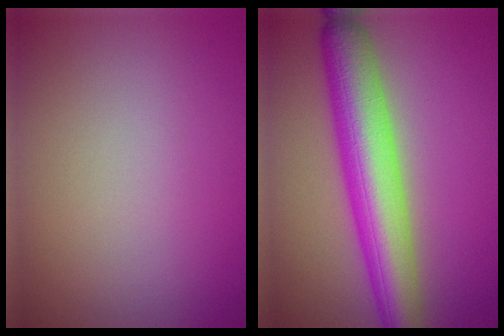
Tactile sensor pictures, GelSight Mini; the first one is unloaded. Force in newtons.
{"total": 8.9, "press": 8.9, "slide": 0.3}